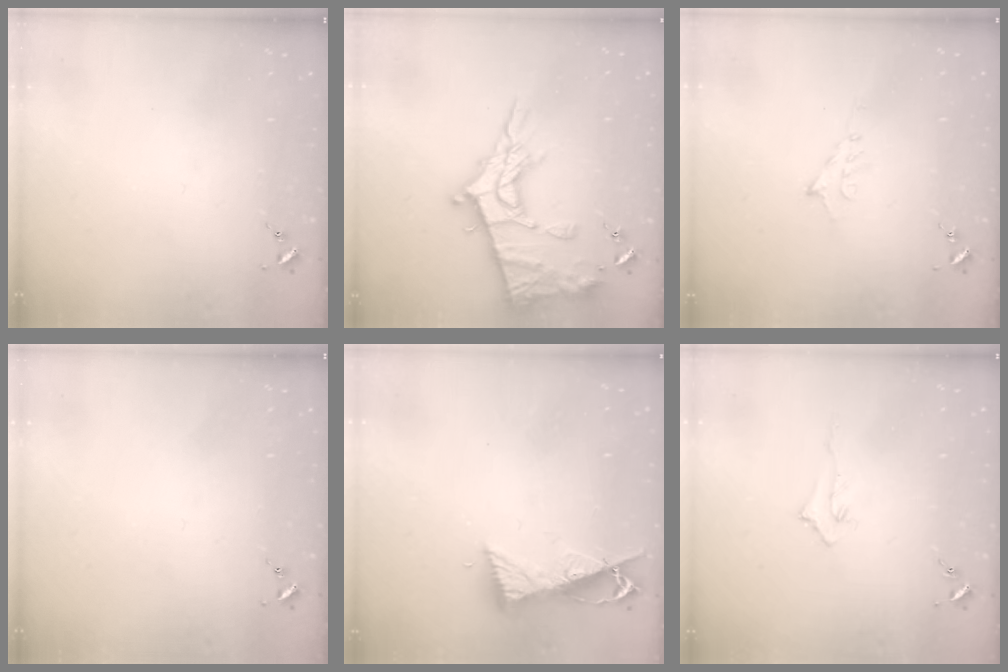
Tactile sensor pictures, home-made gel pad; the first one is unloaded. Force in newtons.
{"total": 18.5, "press": 18.4, "slide": 1.5}
{"total": 6.0, "press": 5.9, "slide": 0.7}
{"total": 0.0}
{"total": 9.7, "press": 9.7, "slide": 1.2}
{"total": 3.3, "press": 3.3, "slide": 0.5}